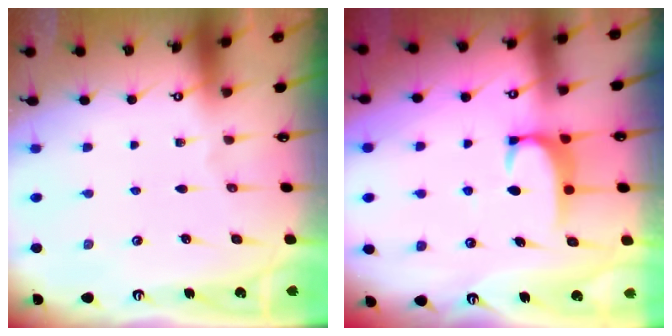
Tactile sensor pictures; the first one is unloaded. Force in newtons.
{"total": 1.9, "press": 1.8, "slide": 0.7}